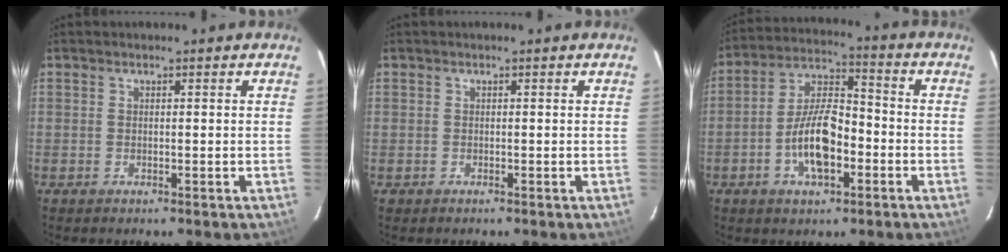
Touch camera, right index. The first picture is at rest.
{"total": 0.8, "force": [-0.3, 0.8, -0.1], "torque": [0.000, 0.003, -0.004]}
{"total": 11.5, "force": [-4.0, 5.0, 9.5], "torque": [-0.191, 0.013, -0.069]}